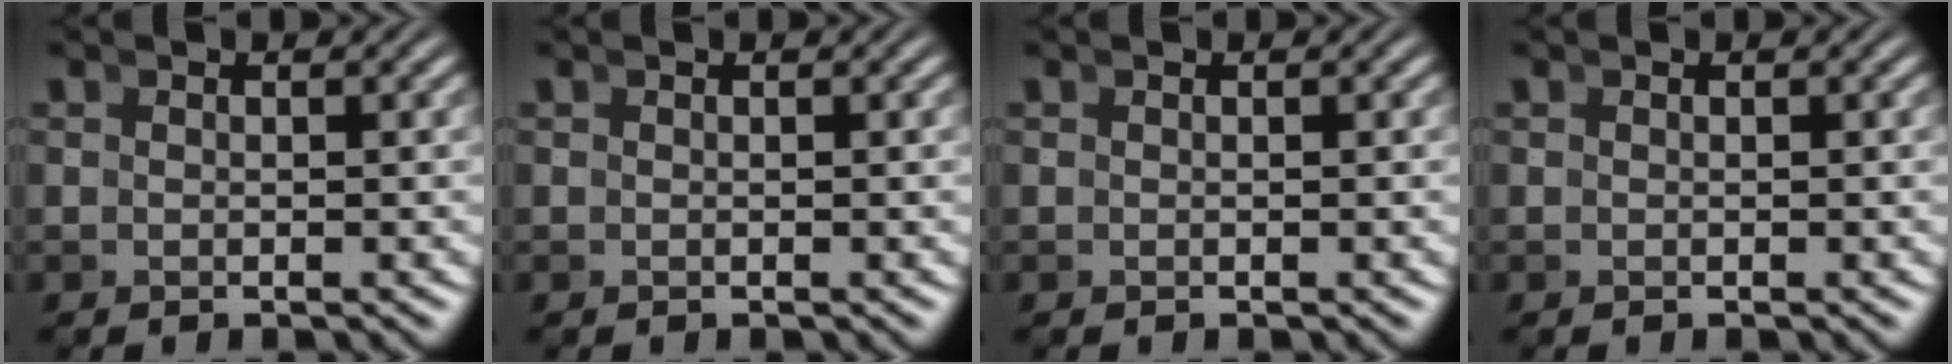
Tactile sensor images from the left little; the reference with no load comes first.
{"total": 0.0}
{"total": 0.0}
{"total": 0.0}